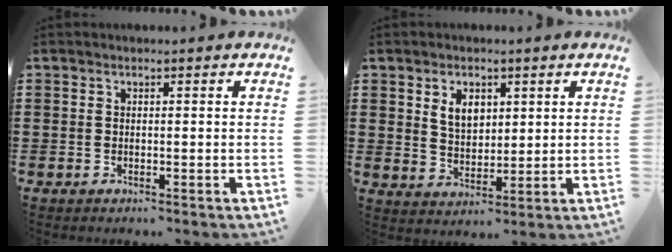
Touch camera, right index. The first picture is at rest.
{"total": 4.6, "force": [2.0, 3.1, 2.8], "torque": [-0.059, 0.009, 0.033]}